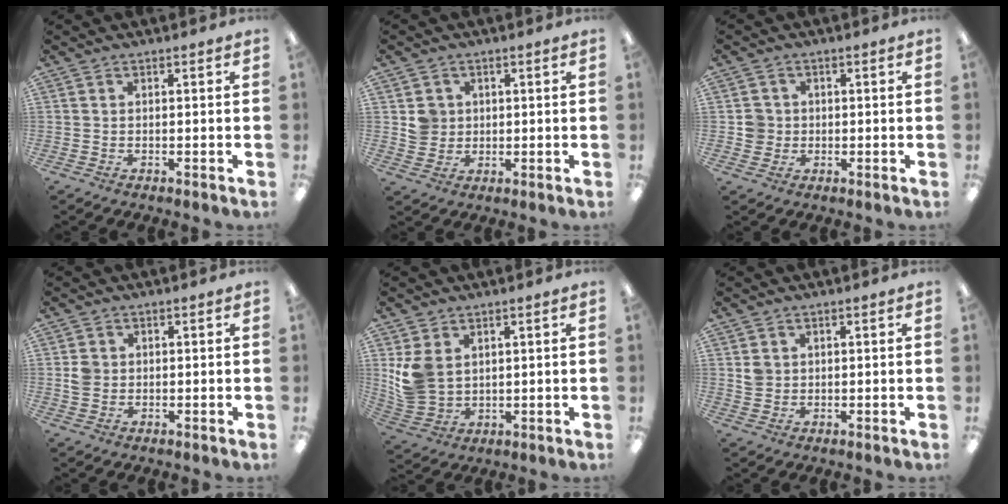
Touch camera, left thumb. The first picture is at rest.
{"total": 4.6, "force": [1.1, 4.4, 0.8], "torque": [-0.005, 0.001, 0.016]}
{"total": 3.9, "force": [0.1, 3.9, 0.5], "torque": [-0.009, 0.006, 0.001]}
{"total": 3.0, "force": [0.2, 2.7, 1.1], "torque": [-0.015, 0.003, 0.001]}
{"total": 8.2, "force": [2.8, 6.4, 4.4], "torque": [-0.095, 0.001, 0.059]}
{"total": 2.6, "force": [0.8, 2.3, 0.7], "torque": [-0.008, 0.000, 0.013]}